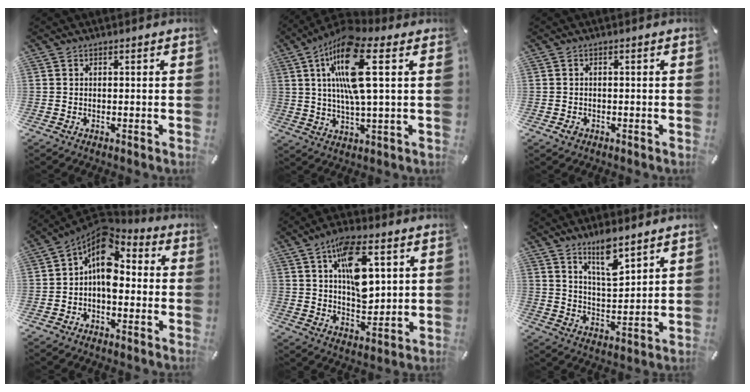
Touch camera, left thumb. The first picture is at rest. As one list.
[{"total": 15.7, "force": [4.9, 4.2, 14.3], "torque": [-0.298, -0.008, 0.074]}, {"total": 1.3, "force": [-0.6, 1.0, 0.6], "torque": [-0.012, 0.004, -0.011]}, {"total": 10.4, "force": [1.7, 6.4, 8.0], "torque": [-0.147, -0.024, 0.026]}, {"total": 14.2, "force": [5.0, 7.6, 10.8], "torque": [-0.174, -0.006, 0.086]}, {"total": 8.7, "force": [6.9, 2.1, 4.8], "torque": [-0.084, -0.043, 0.121]}]